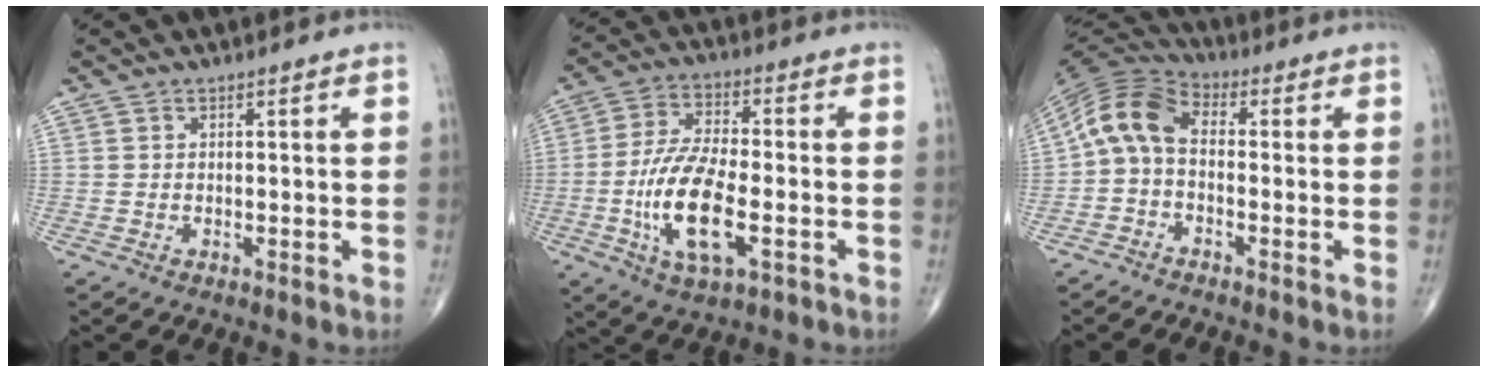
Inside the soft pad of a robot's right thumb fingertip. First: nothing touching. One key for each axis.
{"total": 14.3, "fx": -3.8, "fy": 5.6, "fz": 12.6, "tx": -0.252, "ty": 0.010, "tz": -0.068}
{"total": 9.3, "fx": -0.5, "fy": 5.7, "fz": 7.4, "tx": -0.137, "ty": 0.029, "tz": -0.030}